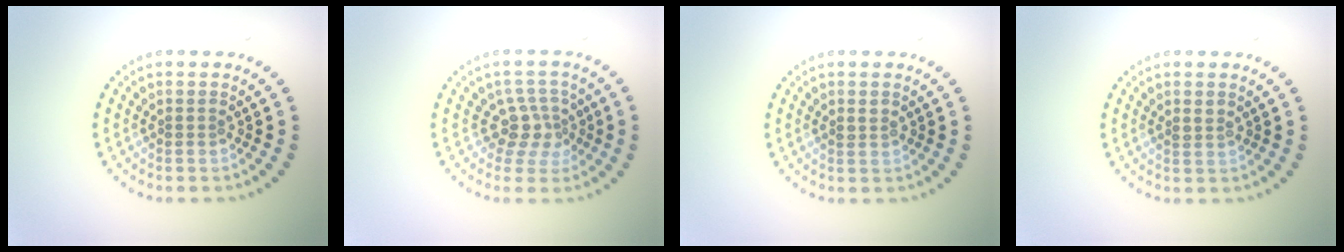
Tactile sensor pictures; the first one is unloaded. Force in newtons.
{"total": 2.7, "press": 2.2, "slide": 1.7}
{"total": 0.8, "press": 0.8, "slide": 0.1}
{"total": 0.9, "press": 0.8, "slide": 0.3}